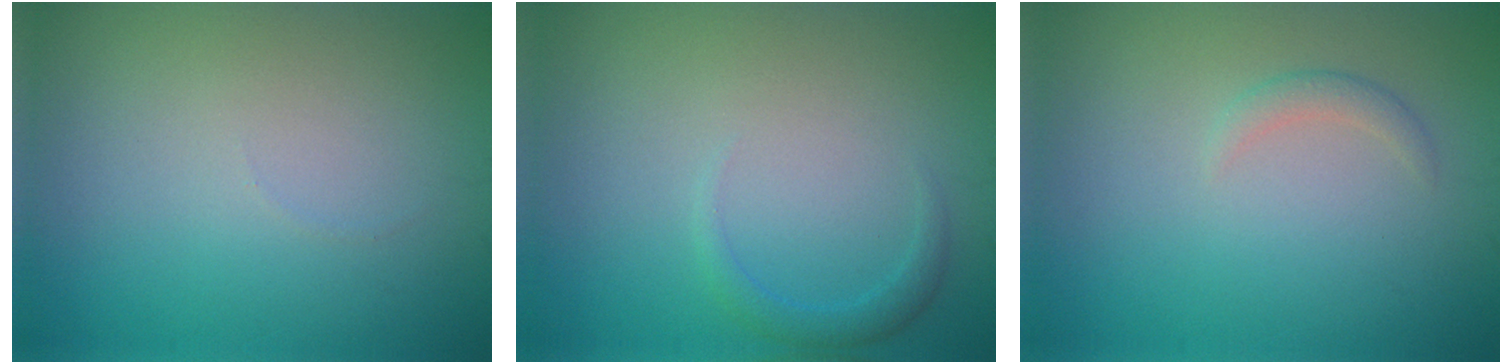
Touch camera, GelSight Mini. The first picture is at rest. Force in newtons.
{"total": 1.4, "press": 1.4, "slide": 0.1}
{"total": 1.1, "press": 1.1, "slide": 0.0}